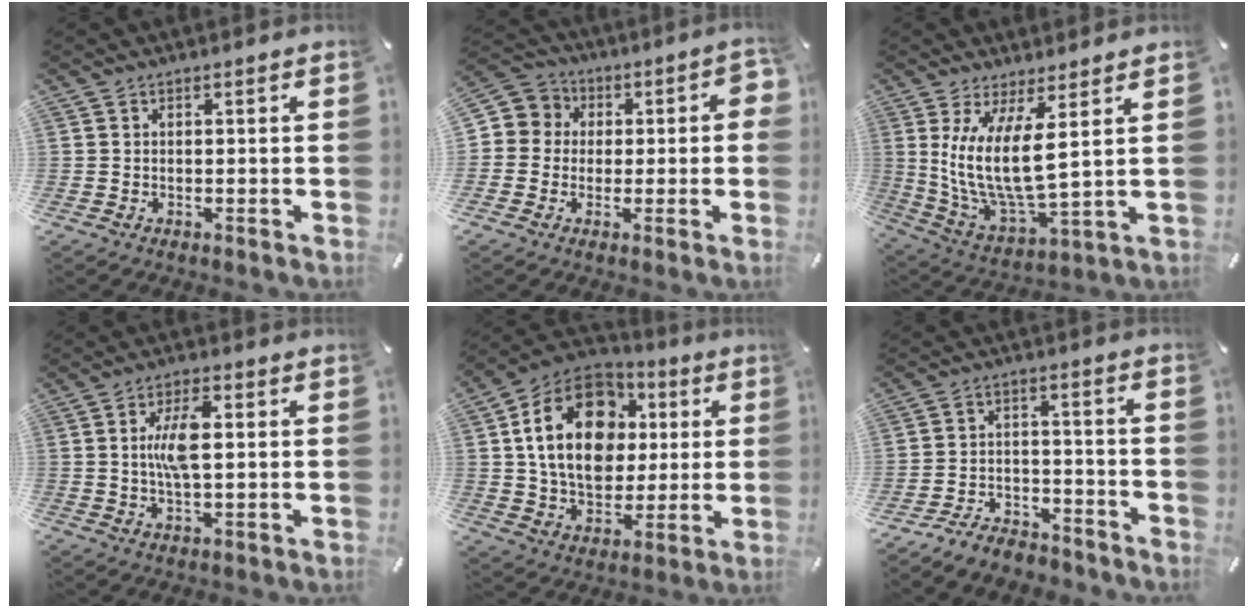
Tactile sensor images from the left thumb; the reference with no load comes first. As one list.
[{"total": 6.5, "force": [-0.9, 6.0, 2.3], "torque": [-0.041, 0.013, -0.021]}, {"total": 13.6, "force": [4.1, 4.6, 12.1], "torque": [-0.277, -0.026, 0.076]}, {"total": 8.1, "force": [1.0, 3.2, 7.3], "torque": [-0.156, -0.001, 0.008]}, {"total": 19.6, "force": [4.0, 14.7, 12.4], "torque": [-0.229, 0.001, 0.072]}, {"total": 7.5, "force": [-6.6, 3.1, 2.1], "torque": [-0.030, 0.038, -0.124]}]